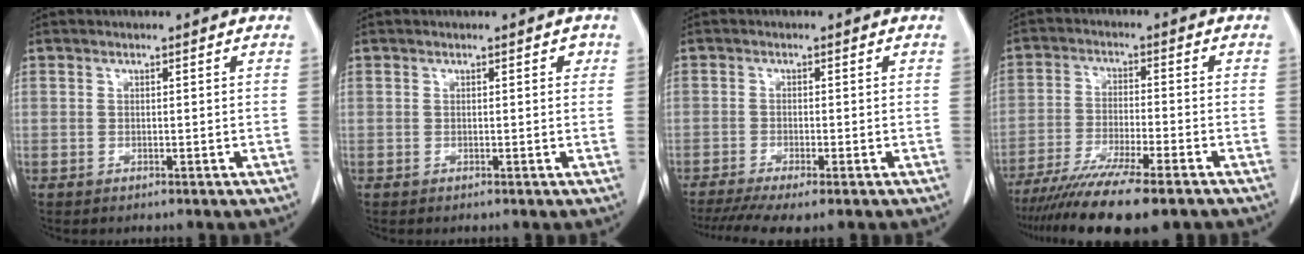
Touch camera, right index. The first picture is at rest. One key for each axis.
{"total": 0.7, "fx": 0.3, "fy": 0.4, "fz": 0.5, "tx": -0.005, "ty": 0.002, "tz": 0.003}
{"total": 7.9, "fx": -5.9, "fy": 1.1, "fz": 5.1, "tx": -0.081, "ty": -0.014, "tz": -0.094}
{"total": 14.4, "fx": -11.4, "fy": 1.0, "fz": 8.8, "tx": -0.150, "ty": -0.035, "tz": -0.181}